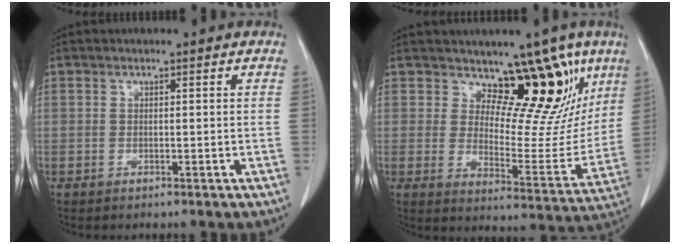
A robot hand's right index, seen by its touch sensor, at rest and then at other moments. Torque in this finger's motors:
{"motor_torque": [0.49, 0.59, 0.14, 0.03]}